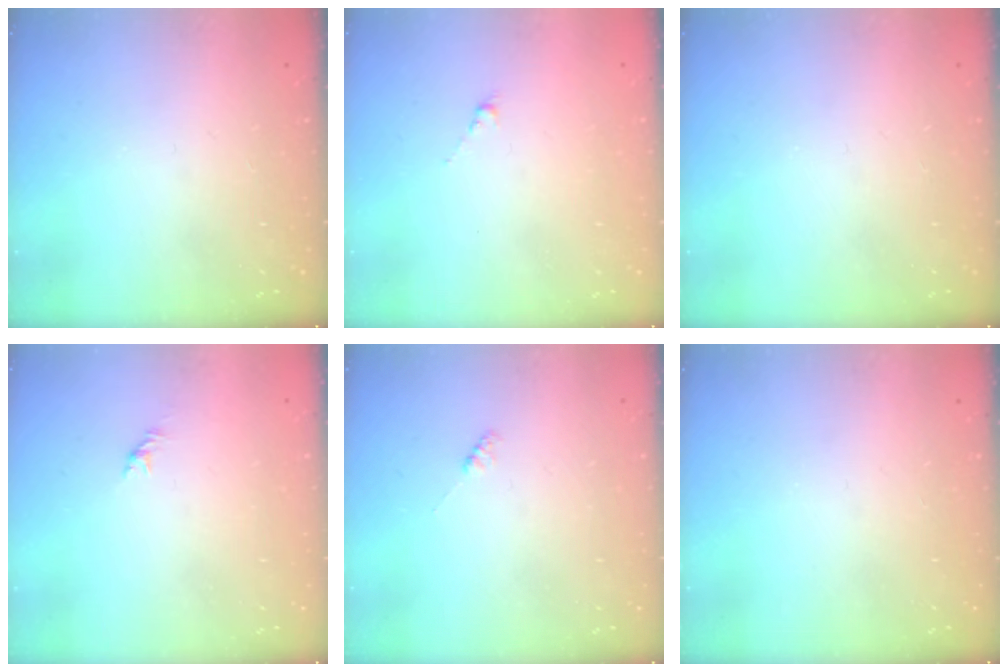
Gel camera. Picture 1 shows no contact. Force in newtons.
{"total": 0.0}
{"total": 0.0}
{"total": 0.0}
{"total": 1.9, "press": 1.9, "slide": 0.3}
{"total": 0.0}